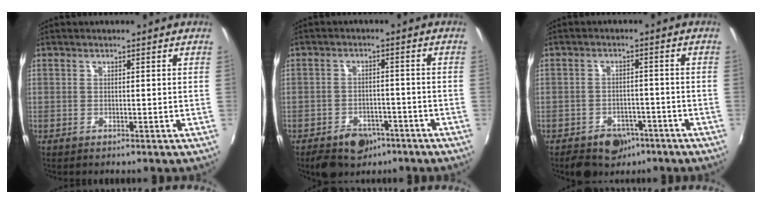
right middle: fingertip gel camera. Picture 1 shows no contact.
{"total": 8.7, "force": [-5.9, 5.5, 3.4], "torque": [-0.084, 0.010, -0.076]}
{"total": 7.8, "force": [-5.3, 5.2, 2.5], "torque": [-0.063, 0.015, -0.064]}